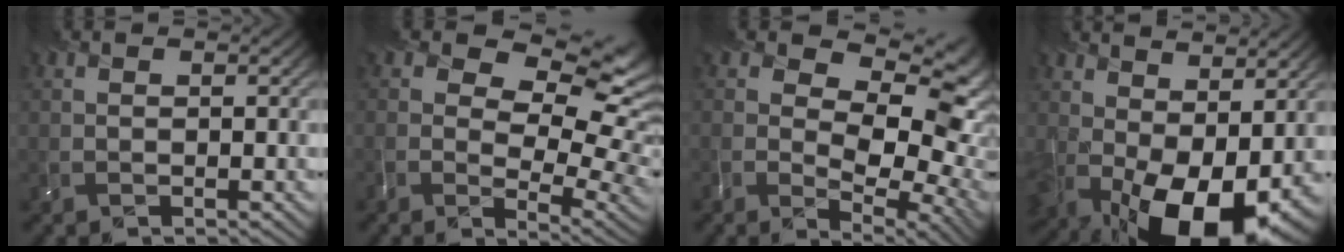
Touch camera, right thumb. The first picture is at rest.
{"total": 11.4, "force": [3.0, 6.8, 8.7], "torque": [-0.134, -0.005, 0.061]}
{"total": 10.1, "force": [0.5, 5.9, 8.2], "torque": [-0.124, -0.022, 0.015]}
{"total": 15.2, "force": [-0.2, 9.3, 12.1], "torque": [-0.189, -0.045, 0.046]}